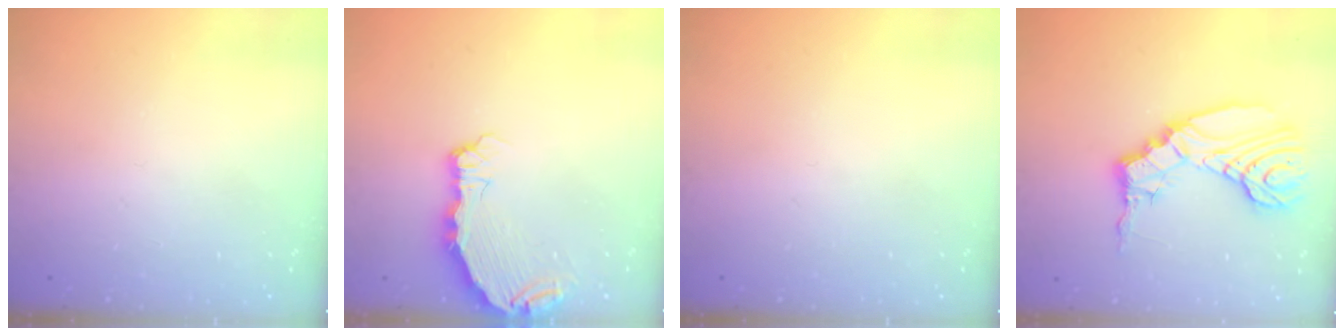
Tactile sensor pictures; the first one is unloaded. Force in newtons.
{"total": 7.1, "press": 6.0, "slide": 3.8}
{"total": 0.0}
{"total": 14.6, "press": 14.5, "slide": 1.3}